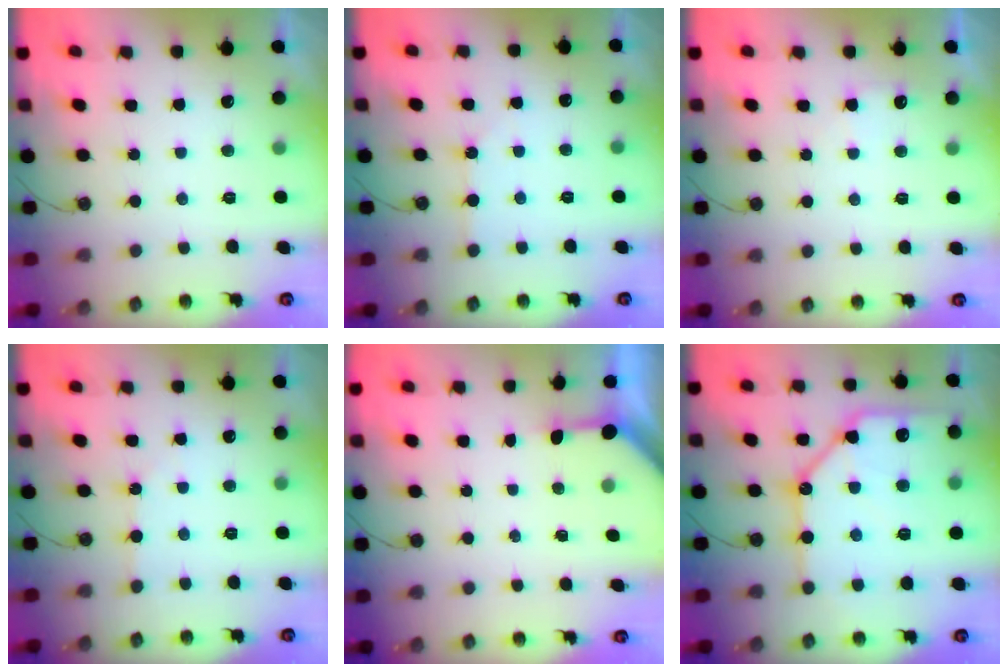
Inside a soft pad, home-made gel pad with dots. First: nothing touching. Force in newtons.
{"total": 2.3, "press": 2.3, "slide": 0.3}
{"total": 4.0, "press": 3.9, "slide": 0.7}
{"total": 1.9, "press": 1.8, "slide": 0.4}
{"total": 2.8, "press": 2.8, "slide": 0.2}
{"total": 19.5, "press": 19.4, "slide": 2.2}